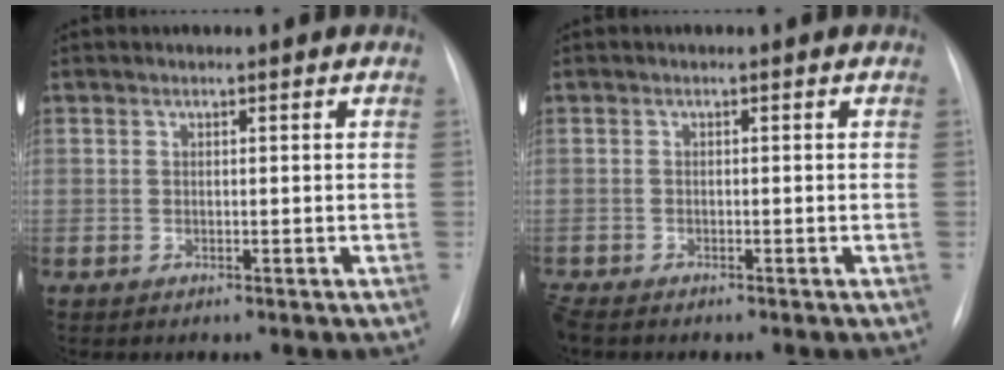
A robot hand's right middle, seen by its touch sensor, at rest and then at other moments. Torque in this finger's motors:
{"motor_torque": [0.66, -0.56, 0.17, 0.03]}